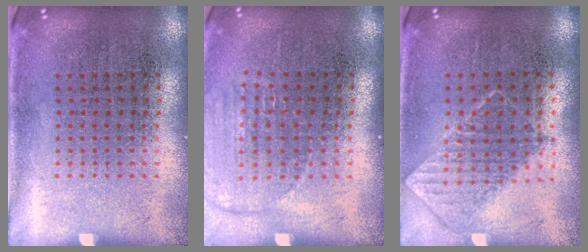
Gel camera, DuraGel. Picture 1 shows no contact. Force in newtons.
{"total": 1.4, "press": 1.2, "slide": 0.6}
{"total": 0.7, "press": 0.7, "slide": 0.1}